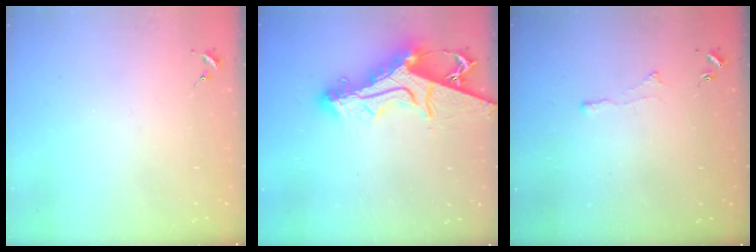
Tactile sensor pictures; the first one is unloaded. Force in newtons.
{"total": 17.0, "press": 16.9, "slide": 1.8}
{"total": 2.6, "press": 2.5, "slide": 0.6}